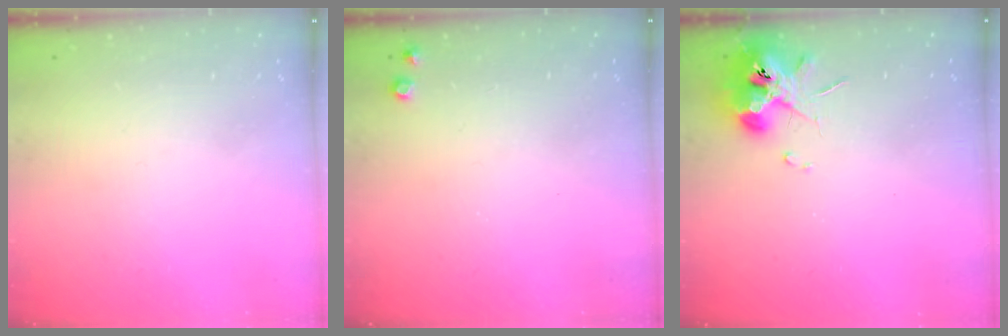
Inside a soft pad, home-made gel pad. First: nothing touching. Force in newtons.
{"total": 6.7, "press": 6.7, "slide": 0.7}
{"total": 10.3, "press": 10.3, "slide": 0.8}